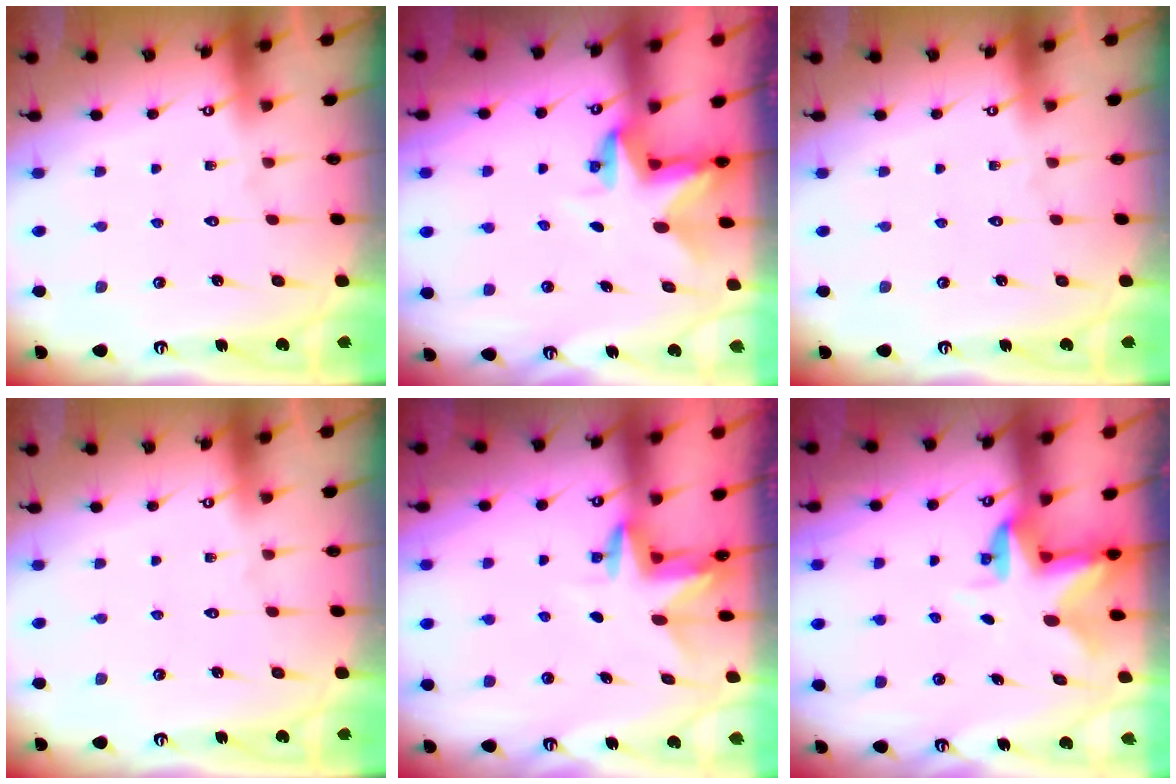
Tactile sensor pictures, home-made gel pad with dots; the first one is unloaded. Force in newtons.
{"total": 3.1, "press": 3.1, "slide": 0.2}
{"total": 0.0}
{"total": 0.0}
{"total": 3.2, "press": 3.2, "slide": 0.3}
{"total": 3.3, "press": 3.3, "slide": 0.1}